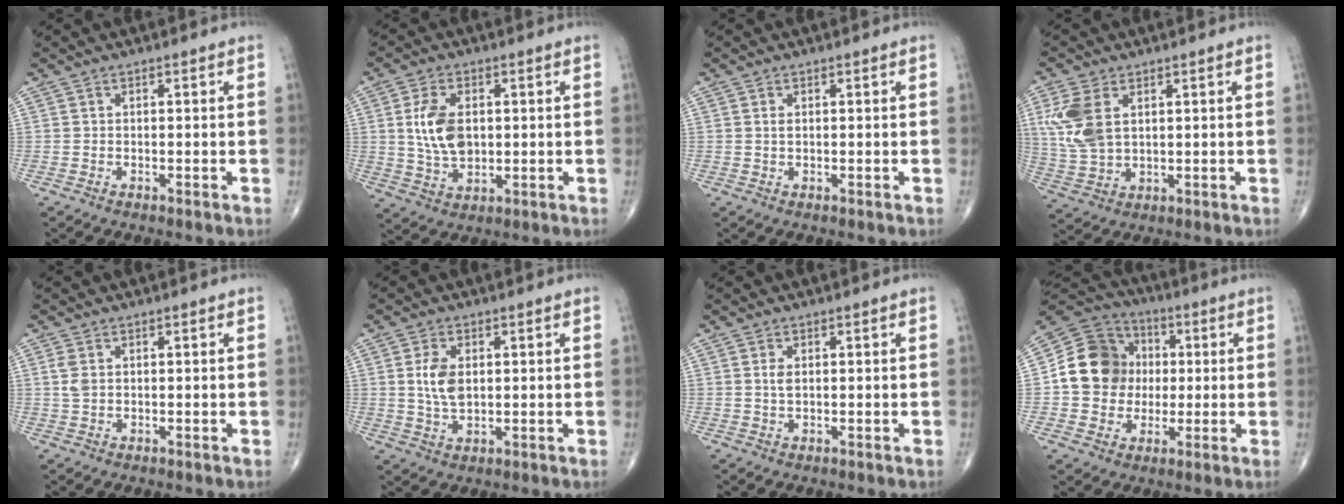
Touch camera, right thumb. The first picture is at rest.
{"total": 9.0, "force": [1.2, 5.5, 7.1], "torque": [-0.131, -0.008, 0.030]}
{"total": 0.9, "force": [0.2, 0.5, 0.7], "torque": [-0.016, 0.000, 0.006]}
{"total": 9.4, "force": [2.8, 5.6, 7.0], "torque": [-0.156, -0.003, 0.065]}
{"total": 2.3, "force": [0.5, 1.4, 1.8], "torque": [-0.045, 0.002, 0.013]}
{"total": 5.8, "force": [0.9, 3.3, 4.7], "torque": [-0.091, -0.006, 0.020]}
{"total": 1.9, "force": [0.4, 1.0, 1.5], "torque": [-0.031, -0.001, 0.009]}
{"total": 14.0, "force": [0.5, 12.6, 6.1], "torque": [-0.079, 0.021, 0.005]}